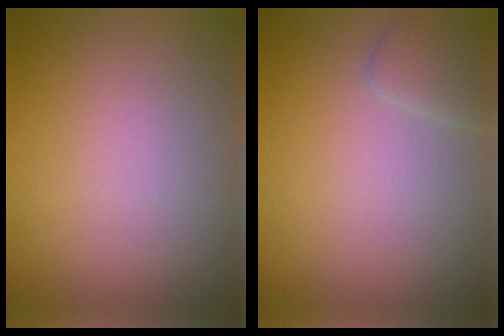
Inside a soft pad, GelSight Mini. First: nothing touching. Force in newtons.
{"total": 1.6, "press": 1.6, "slide": 0.0}